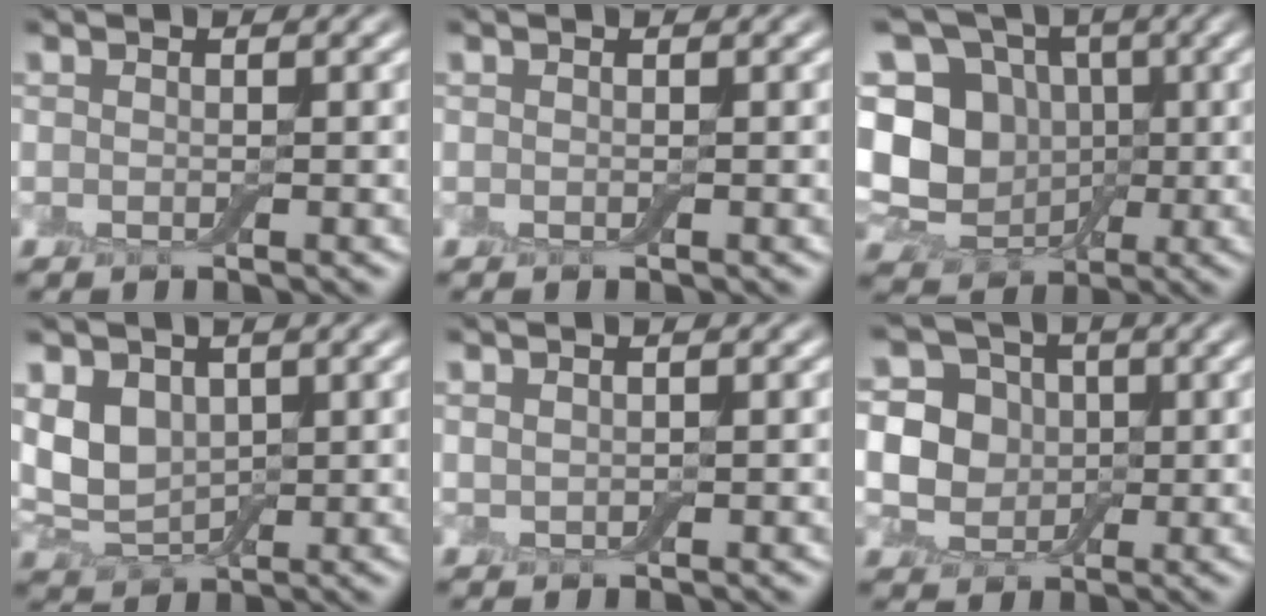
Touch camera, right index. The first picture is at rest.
{"total": 0.0}
{"total": 9.6, "force": [0.3, 8.2, 5.0], "torque": [-0.104, 0.001, -0.013]}
{"total": 4.3, "force": [1.3, 3.1, 2.7], "torque": [-0.058, -0.005, 0.027]}
{"total": 0.8, "force": [0.5, 0.3, 0.5], "torque": [-0.012, 0.002, 0.012]}
{"total": 8.0, "force": [1.1, 7.0, 3.6], "torque": [-0.057, 0.032, -0.002]}